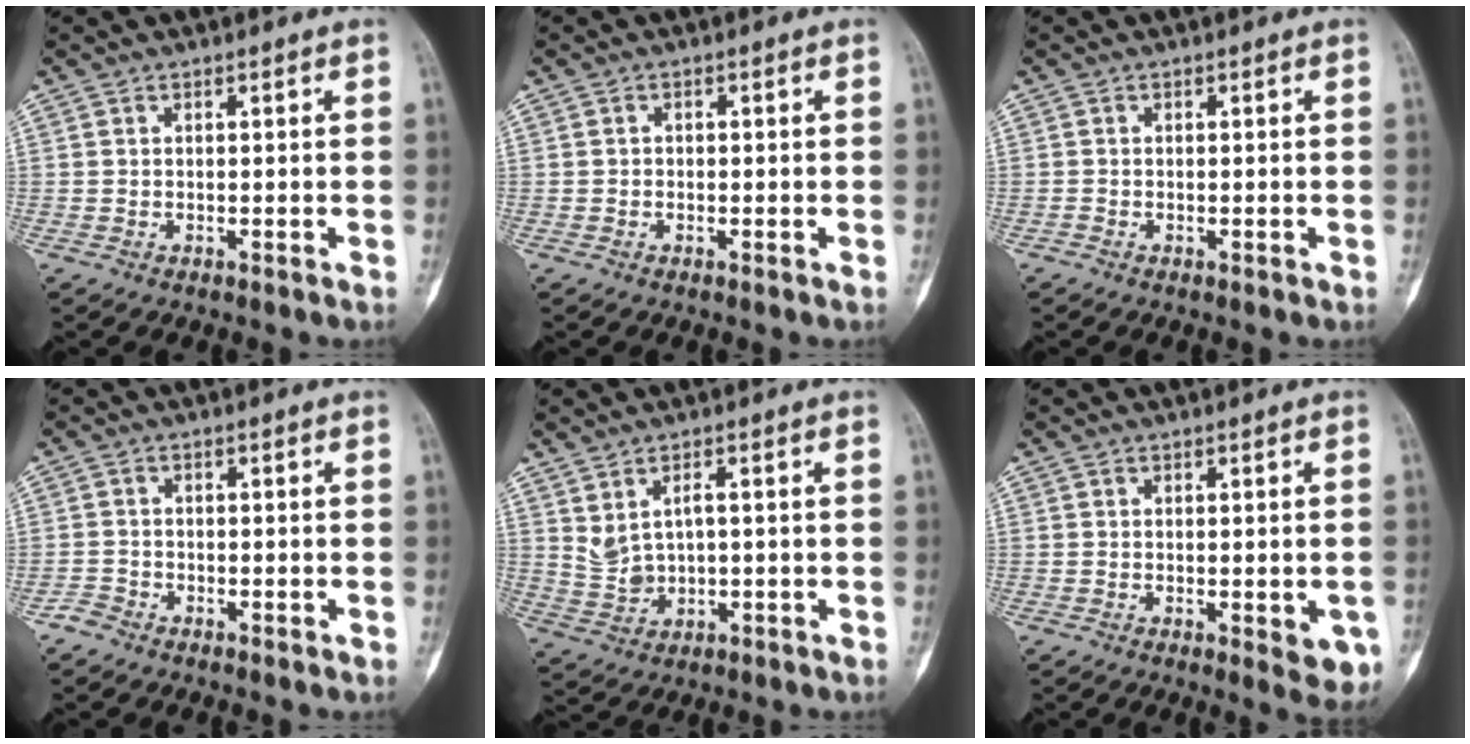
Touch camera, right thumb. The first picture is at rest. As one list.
[{"total": 0.5, "force": [-0.1, 0.5, 0.2], "torque": [0.004, 0.003, -0.004]}, {"total": 0.5, "force": [-0.4, 0.1, 0.3], "torque": [-0.002, -0.001, -0.008]}, {"total": 1.7, "force": [-1.5, 0.8, 0.1], "torque": [0.001, 0.001, -0.035]}, {"total": 5.2, "force": [1.2, 3.1, 4.0], "torque": [-0.070, -0.002, 0.036]}, {"total": 6.4, "force": [-1.8, 2.3, 5.7], "torque": [-0.054, -0.008, -0.015]}]